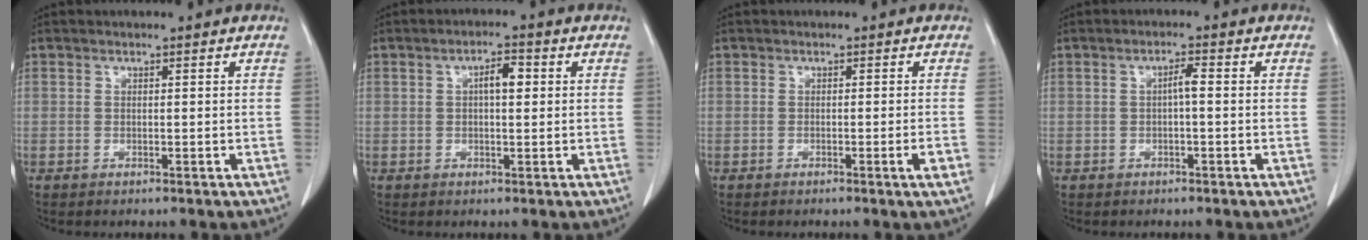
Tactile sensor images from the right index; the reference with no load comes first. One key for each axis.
{"total": 3.4, "fx": 0.7, "fy": 1.0, "fz": 3.2, "tx": -0.055, "ty": 0.008, "tz": 0.009}
{"total": 1.8, "fx": -0.8, "fy": -0.5, "fz": 1.5, "tx": -0.024, "ty": -0.005, "tz": -0.013}
{"total": 2.0, "fx": -0.1, "fy": 0.2, "fz": 2.0, "tx": -0.034, "ty": 0.004, "tz": -0.001}